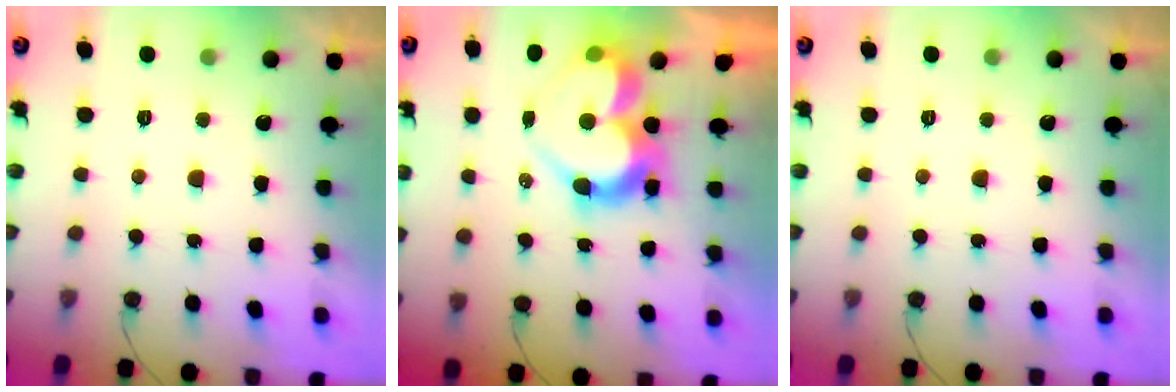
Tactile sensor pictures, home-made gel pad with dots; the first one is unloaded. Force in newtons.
{"total": 15.5, "press": 15.4, "slide": 1.5}
{"total": 0.0}